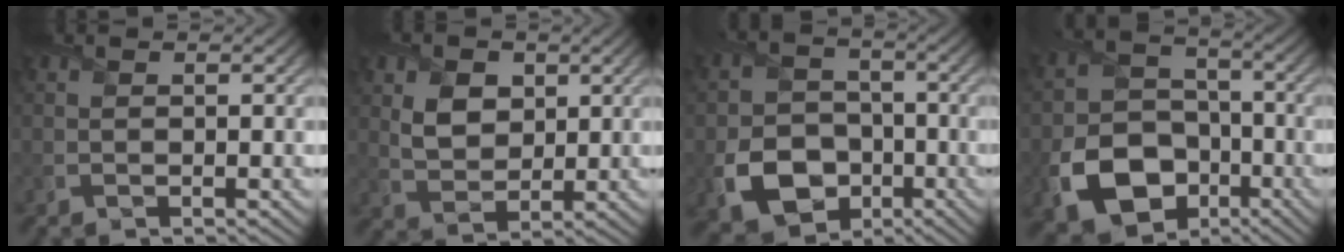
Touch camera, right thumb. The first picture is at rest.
{"total": 5.2, "force": [1.8, 3.8, 2.9], "torque": [-0.071, -0.004, 0.031]}
{"total": 9.4, "force": [-3.6, 7.2, 4.8], "torque": [-0.108, -0.024, -0.074]}
{"total": 12.3, "force": [-5.4, 9.0, 6.4], "torque": [-0.146, -0.037, -0.104]}